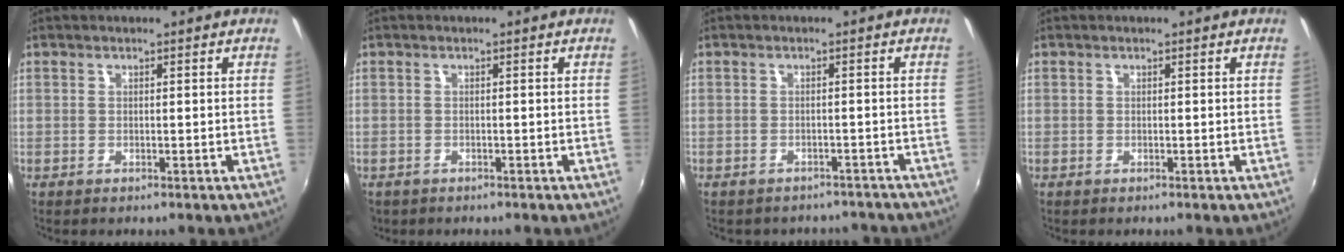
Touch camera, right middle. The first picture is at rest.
{"total": 1.6, "force": [-1.0, 1.2, 0.4], "torque": [-0.015, -0.005, -0.016]}
{"total": 8.1, "force": [-7.2, 3.3, 1.9], "torque": [-0.042, -0.004, -0.082]}
{"total": 0.0}